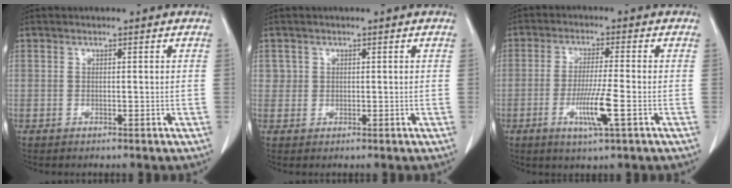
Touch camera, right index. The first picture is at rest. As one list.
[{"total": 1.5, "force": [0.4, 1.5, 0.0], "torque": [0.015, 0.003, 0.002]}, {"total": 7.2, "force": [-2.6, -0.2, 6.7], "torque": [-0.128, -0.015, -0.048]}]